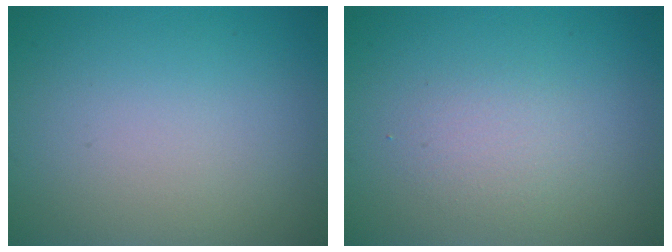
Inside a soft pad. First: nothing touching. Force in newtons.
{"total": 1.7, "press": 1.7, "slide": 0.0}